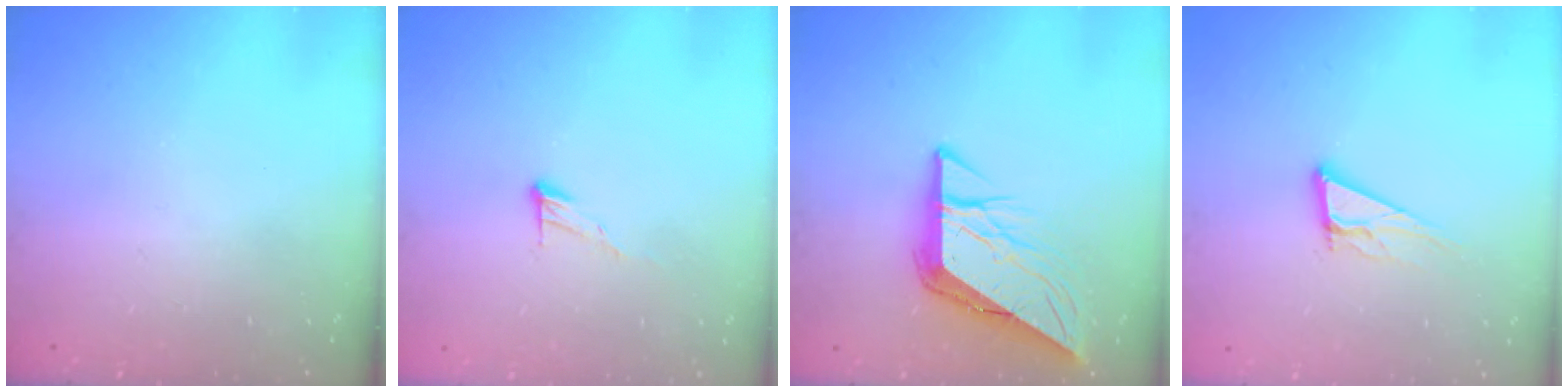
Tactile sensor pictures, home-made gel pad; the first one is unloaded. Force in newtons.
{"total": 5.6, "press": 5.6, "slide": 0.2}
{"total": 9.3, "press": 9.2, "slide": 1.2}
{"total": 10.8, "press": 10.5, "slide": 2.6}